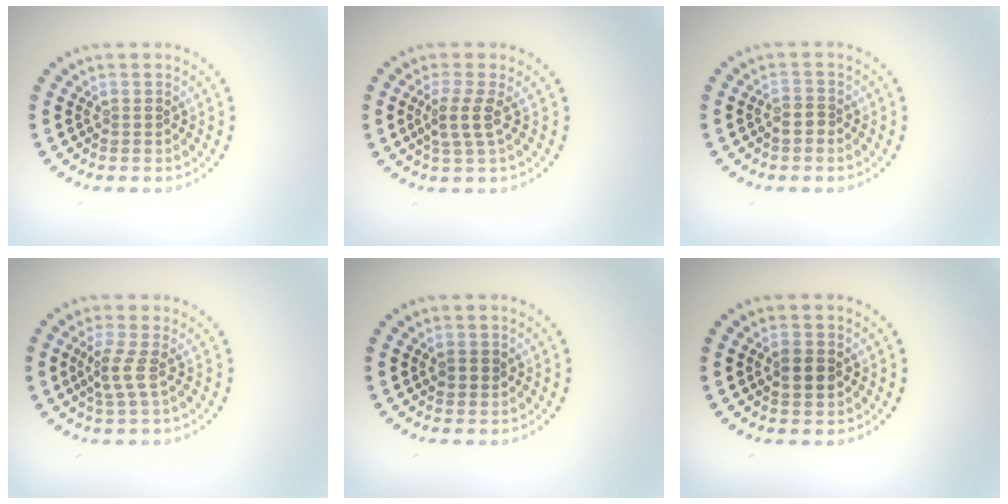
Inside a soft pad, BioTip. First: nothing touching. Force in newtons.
{"total": 2.3, "press": 1.7, "slide": 1.5}
{"total": 1.5, "press": 1.3, "slide": 0.8}
{"total": 2.1, "press": 1.5, "slide": 1.4}
{"total": 1.1, "press": 1.1, "slide": 0.2}
{"total": 2.2, "press": 2.2, "slide": 0.2}